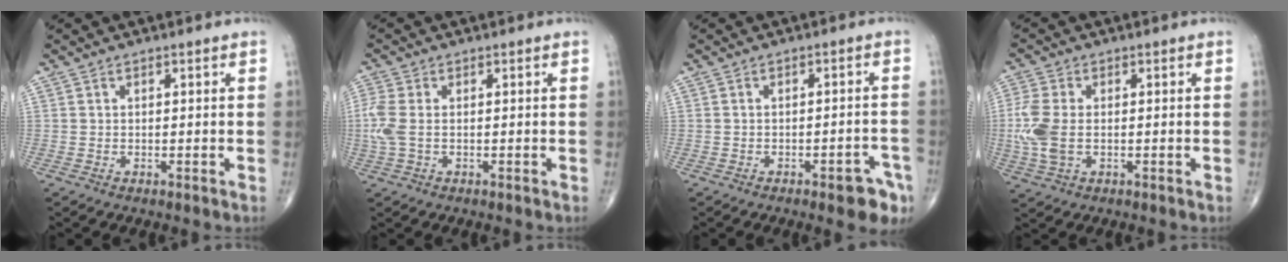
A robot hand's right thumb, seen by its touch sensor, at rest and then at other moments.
{"total": 4.8, "force": [-0.2, 2.7, 3.9], "torque": [-0.124, 0.005, -0.006]}
{"total": 6.1, "force": [-3.5, 2.2, 4.6], "torque": [-0.043, 0.021, -0.036]}
{"total": 7.6, "force": [-0.6, 4.5, 6.1], "torque": [-0.162, 0.002, -0.014]}